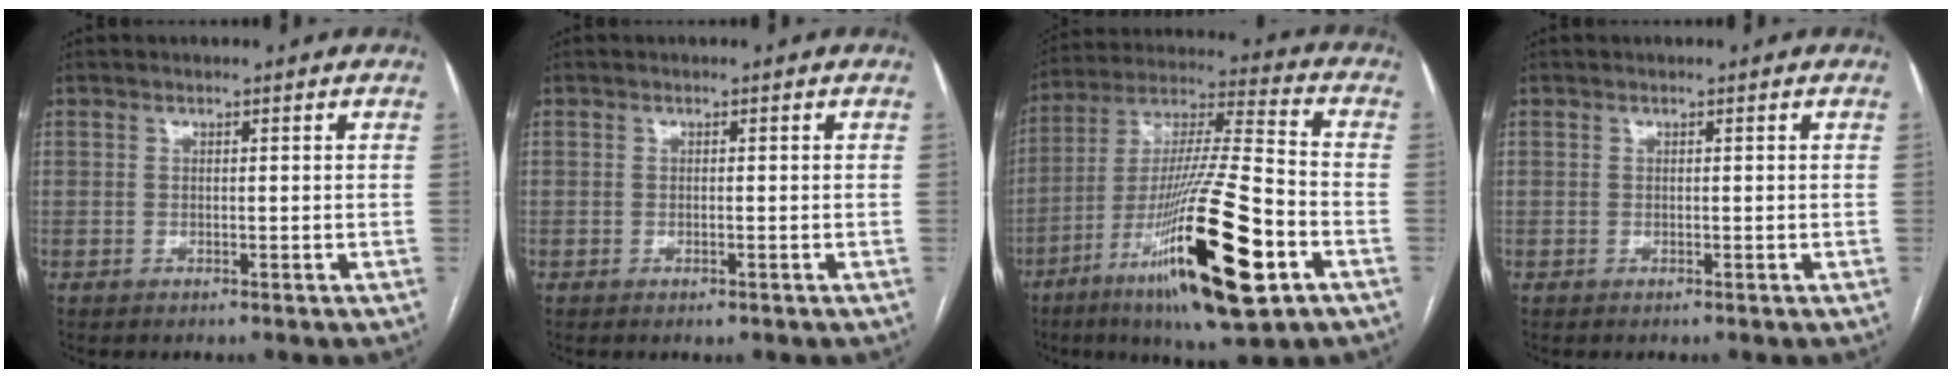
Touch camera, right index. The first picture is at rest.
{"total": 0.6, "force": [-0.4, 0.1, 0.5], "torque": [-0.008, -0.002, -0.004]}
{"total": 24.2, "force": [-10.1, 2.8, 21.8], "torque": [-0.376, -0.033, -0.168]}
{"total": 0.0}